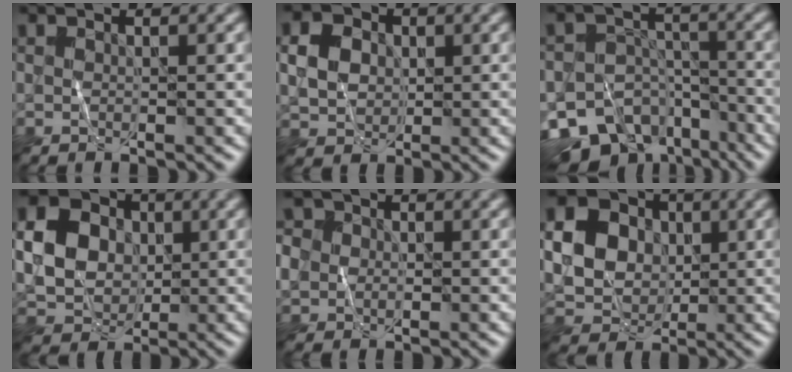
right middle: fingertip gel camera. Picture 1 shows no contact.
{"total": 3.7, "force": [0.7, 3.1, 2.0], "torque": [-0.039, 0.004, 0.010]}
{"total": 13.5, "force": [-9.0, 9.0, 4.3], "torque": [-0.075, -0.026, -0.131]}
{"total": 9.2, "force": [1.3, 7.9, 4.6], "torque": [-0.106, 0.018, 0.016]}
{"total": 6.5, "force": [0.7, 5.8, 2.7], "torque": [-0.062, 0.032, -0.011]}
{"total": 14.4, "force": [2.8, 13.0, 5.6], "torque": [-0.161, 0.027, 0.042]}